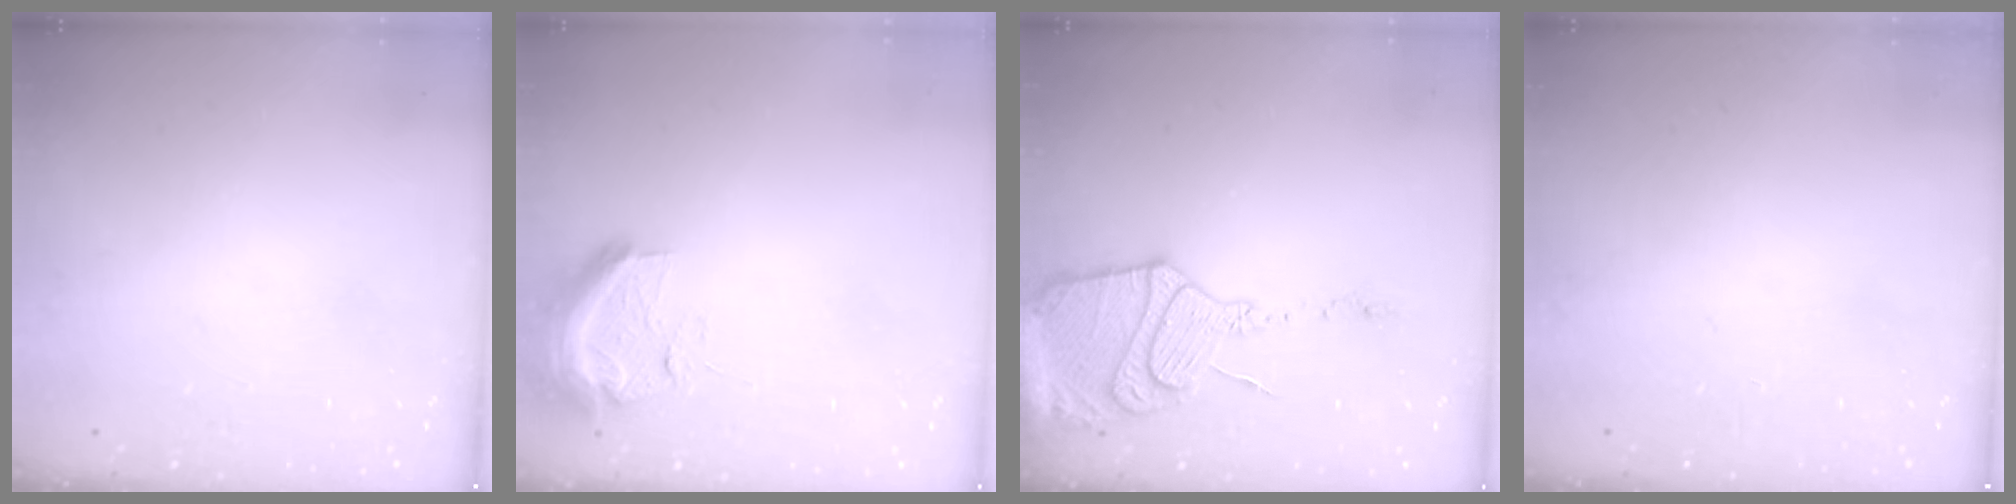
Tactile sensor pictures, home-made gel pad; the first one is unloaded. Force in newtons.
{"total": 14.4, "press": 11.8, "slide": 8.4}
{"total": 19.2, "press": 19.1, "slide": 1.6}
{"total": 0.0}